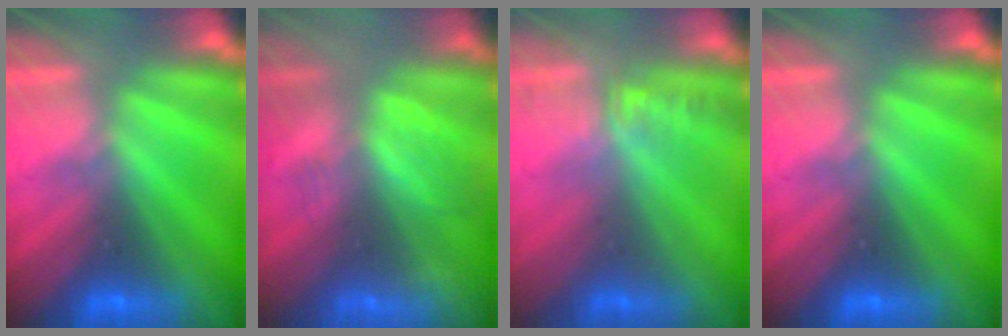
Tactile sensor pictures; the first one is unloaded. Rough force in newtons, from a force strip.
{"total": 4.1}
{"total": 1.2}
{"total": 0.0}